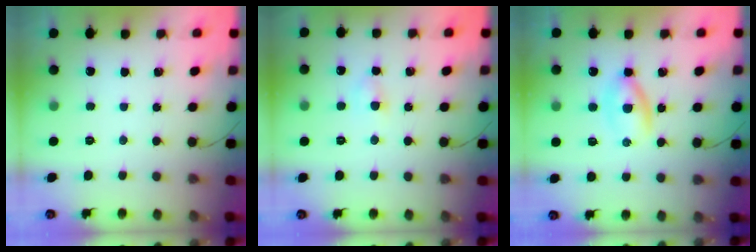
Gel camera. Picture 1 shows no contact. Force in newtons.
{"total": 2.8, "press": 2.6, "slide": 1.0}
{"total": 3.6, "press": 3.5, "slide": 0.7}